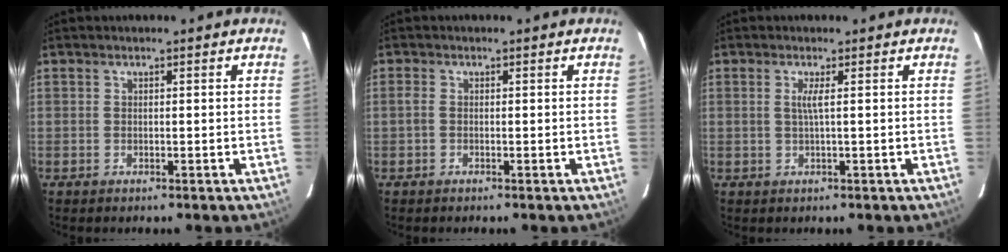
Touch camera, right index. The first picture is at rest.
{"total": 0.8, "force": [-0.2, 0.5, 0.7], "torque": [-0.014, 0.002, -0.005]}
{"total": 1.6, "force": [0.4, -0.6, 1.4], "torque": [-0.023, -0.001, 0.007]}